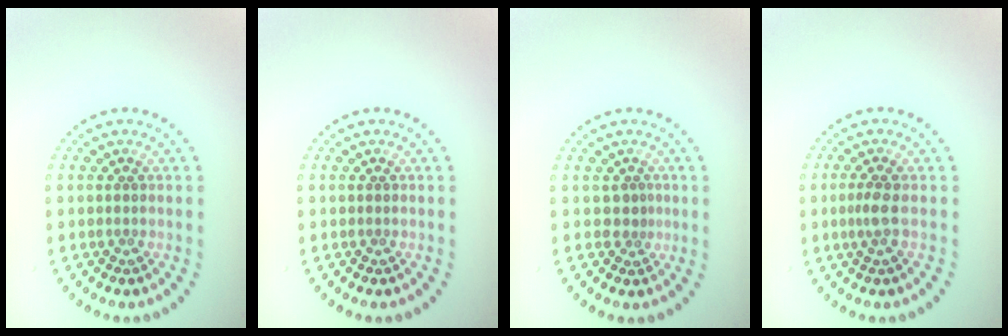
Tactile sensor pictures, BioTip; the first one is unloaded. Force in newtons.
{"total": 0.0}
{"total": 1.1, "press": 0.7, "slide": 0.9}
{"total": 1.6, "press": 1.3, "slide": 1.1}